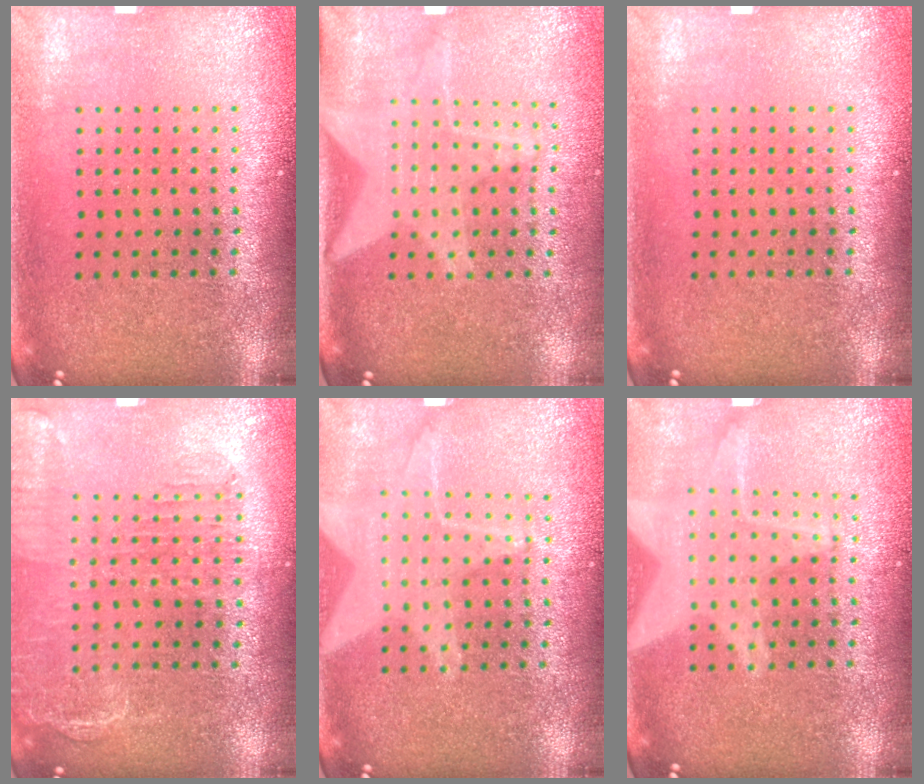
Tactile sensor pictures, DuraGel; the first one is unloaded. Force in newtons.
{"total": 1.8, "press": 1.5, "slide": 1.0}
{"total": 0.0}
{"total": 1.7, "press": 1.4, "slide": 0.8}
{"total": 1.3, "press": 1.3, "slide": 0.4}
{"total": 1.9, "press": 1.9, "slide": 0.2}